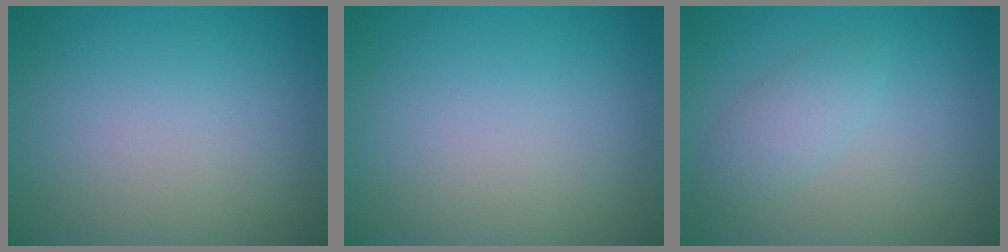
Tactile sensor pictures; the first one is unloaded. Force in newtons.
{"total": 0.0}
{"total": 2.2, "press": 2.2, "slide": 0.1}